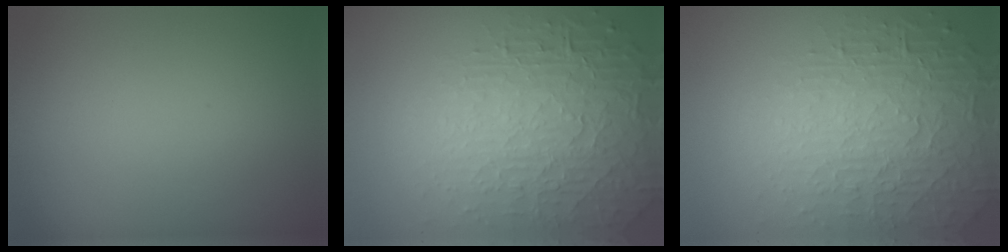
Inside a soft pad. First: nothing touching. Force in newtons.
{"total": 6.8, "press": 5.2, "slide": 4.4}
{"total": 6.6, "press": 5.1, "slide": 4.3}